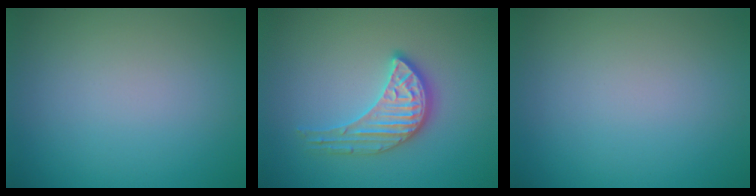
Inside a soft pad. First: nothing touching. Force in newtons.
{"total": 3.5, "press": 3.4, "slide": 1.1}
{"total": 0.0}